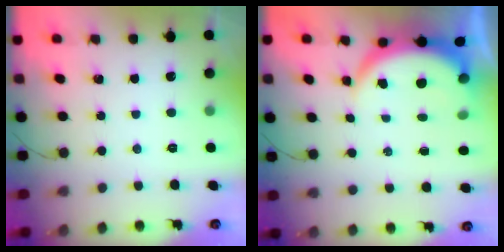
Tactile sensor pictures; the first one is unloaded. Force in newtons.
{"total": 6.6, "press": 6.6, "slide": 0.9}